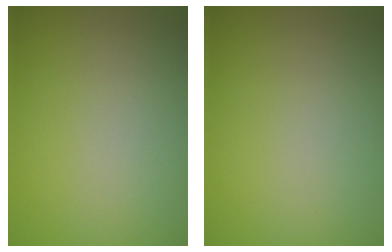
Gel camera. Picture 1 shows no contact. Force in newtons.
{"total": 0.0}